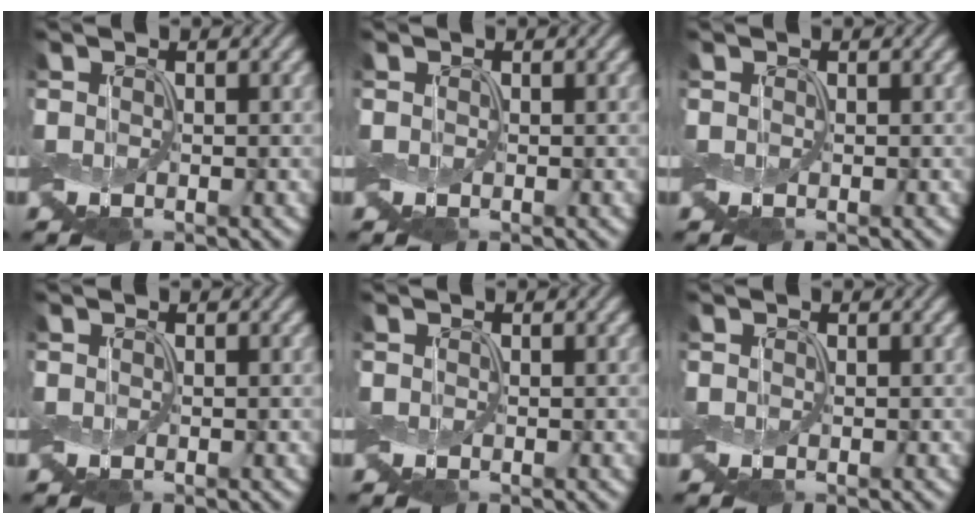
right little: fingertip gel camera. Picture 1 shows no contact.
{"total": 0.0}
{"total": 0.0}
{"total": 0.0}
{"total": 0.0}
{"total": 0.0}